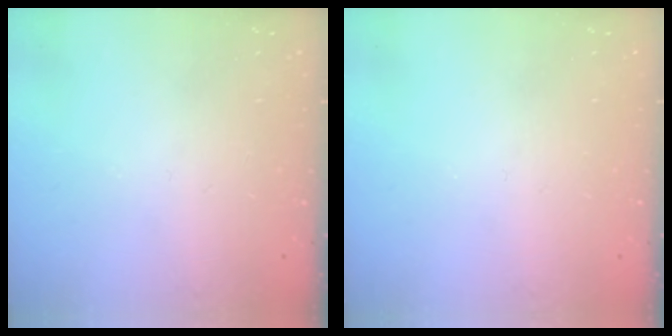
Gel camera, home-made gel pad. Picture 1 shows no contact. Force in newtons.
{"total": 0.0}